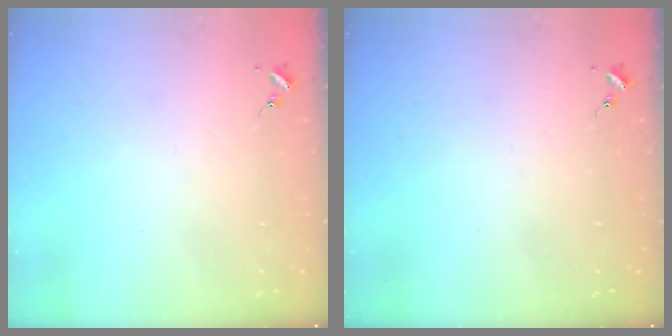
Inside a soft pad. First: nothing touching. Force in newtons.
{"total": 0.0}